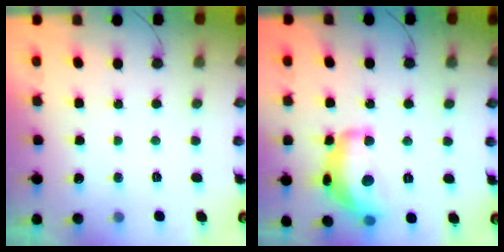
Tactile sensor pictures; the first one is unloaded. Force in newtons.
{"total": 15.9, "press": 15.9, "slide": 0.8}